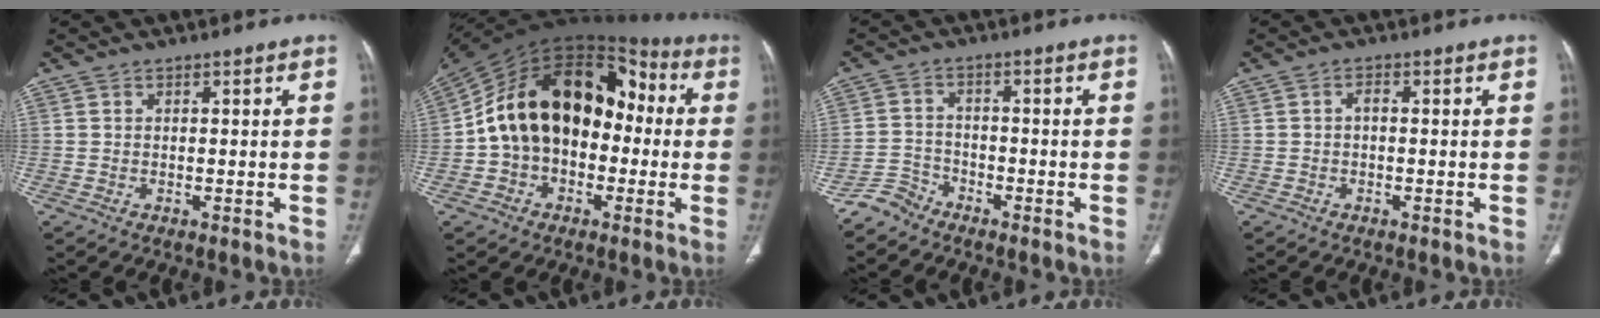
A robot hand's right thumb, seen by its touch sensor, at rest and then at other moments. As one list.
[{"total": 22.4, "force": [0.1, 15.5, 16.2], "torque": [-0.247, 0.052, -0.005]}, {"total": 3.8, "force": [-3.5, 1.6, -0.3], "torque": [0.009, 0.015, -0.075]}, {"total": 1.2, "force": [-0.1, 0.7, 1.0], "torque": [-0.013, 0.003, -0.006]}]